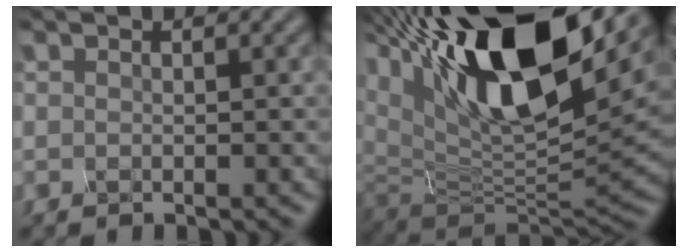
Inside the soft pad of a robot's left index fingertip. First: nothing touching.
{"total": 15.9, "force": [8.1, 6.7, 11.9], "torque": [-0.243, 0.027, 0.148]}